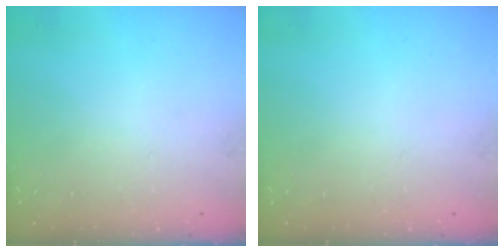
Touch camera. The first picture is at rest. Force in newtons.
{"total": 0.0}